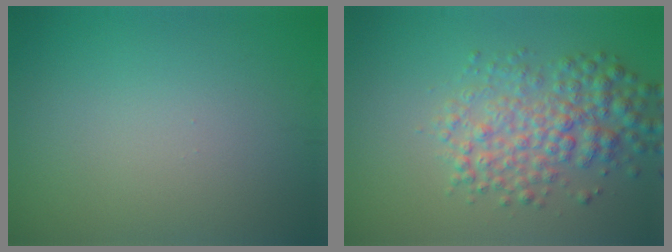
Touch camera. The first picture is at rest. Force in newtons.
{"total": 5.0, "press": 5.0, "slide": 0.1}